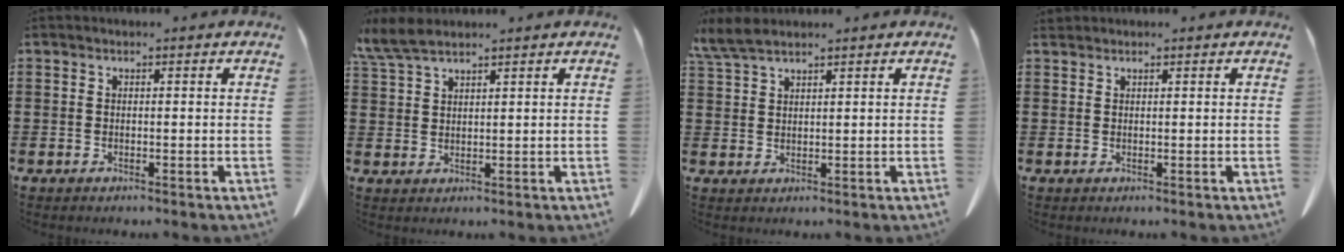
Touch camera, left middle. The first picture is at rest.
{"total": 4.3, "force": [3.5, 0.9, 2.3], "torque": [-0.055, -0.002, 0.067]}
{"total": 3.8, "force": [3.0, 0.8, 2.1], "torque": [-0.050, -0.001, 0.058]}
{"total": 0.7, "force": [0.7, 0.2, 0.2], "torque": [-0.006, 0.001, 0.014]}